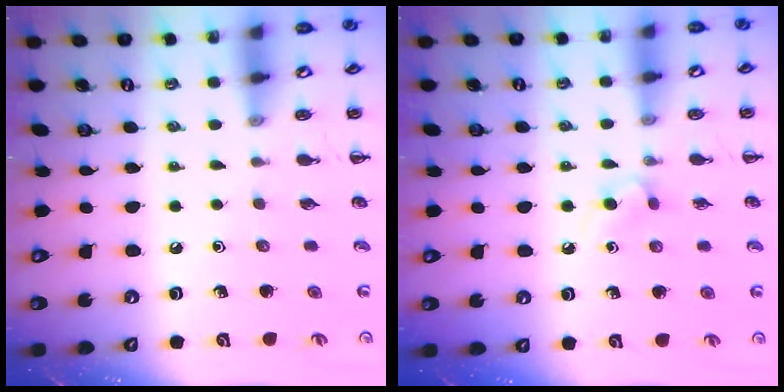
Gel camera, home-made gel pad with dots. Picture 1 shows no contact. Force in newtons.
{"total": 2.4, "press": 2.1, "slide": 1.1}